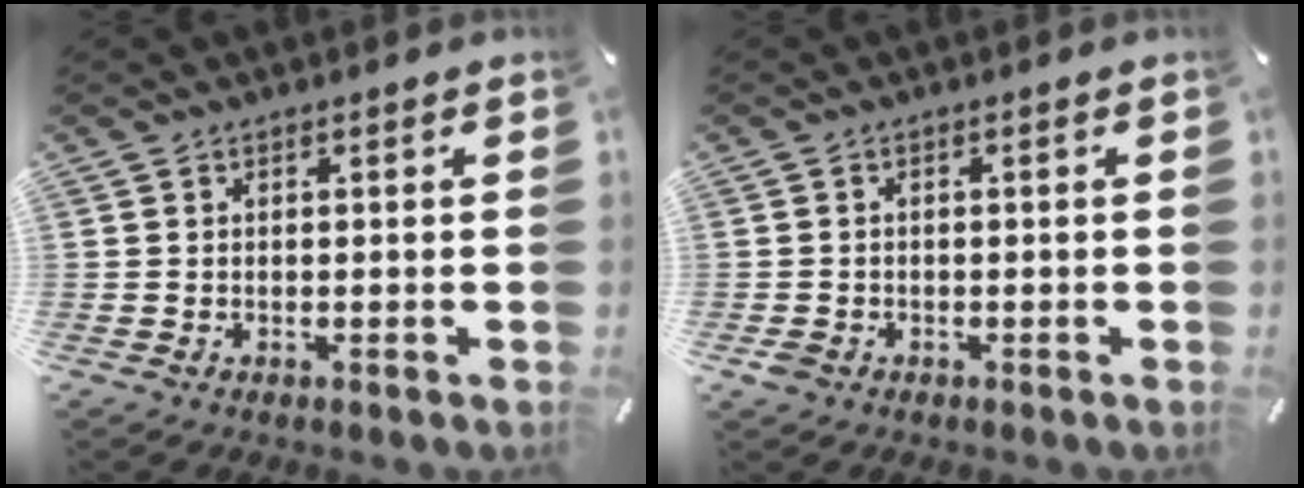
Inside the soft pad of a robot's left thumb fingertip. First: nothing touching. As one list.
[{"total": 1.6, "force": [-0.7, 1.3, 0.6], "torque": [-0.011, 0.004, -0.014]}]